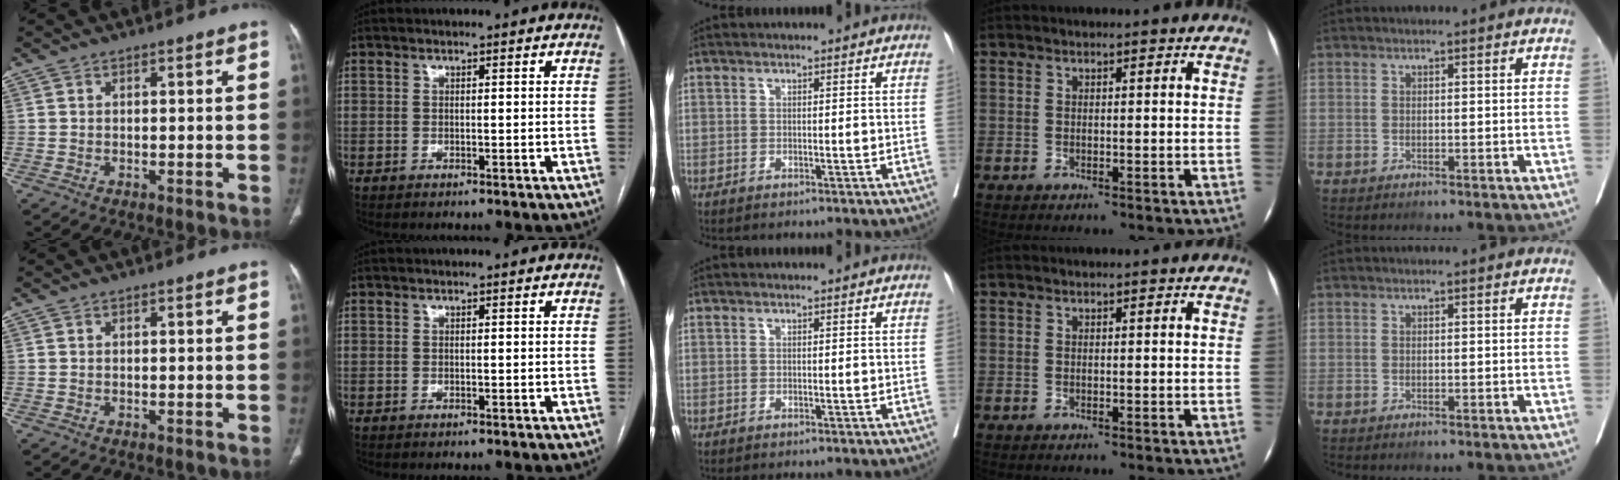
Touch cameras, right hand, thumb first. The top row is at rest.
{"middle": {"total": 0.5, "force": [-0.3, -0.1, 0.4], "torque": [-0.015, -0.001, -0.006]}}